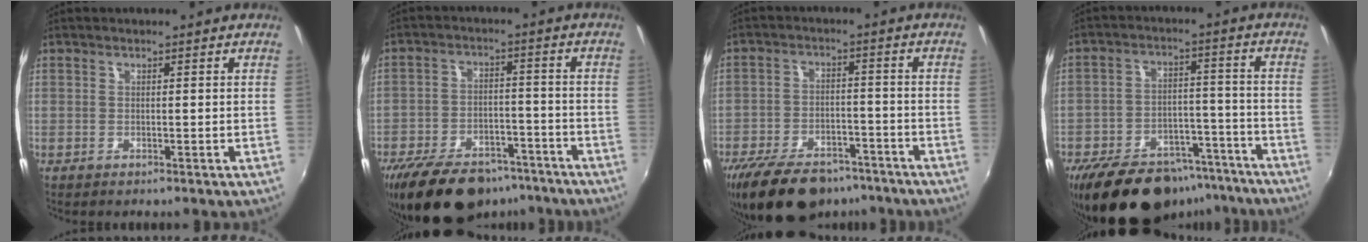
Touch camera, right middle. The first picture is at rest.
{"total": 20.2, "force": [-15.5, 9.5, 8.9], "torque": [-0.197, -0.003, -0.223]}
{"total": 18.7, "force": [-14.1, 8.9, 8.4], "torque": [-0.191, -0.011, -0.212]}
{"total": 22.7, "force": [-17.4, 10.7, 9.9], "torque": [-0.204, 0.019, -0.238]}